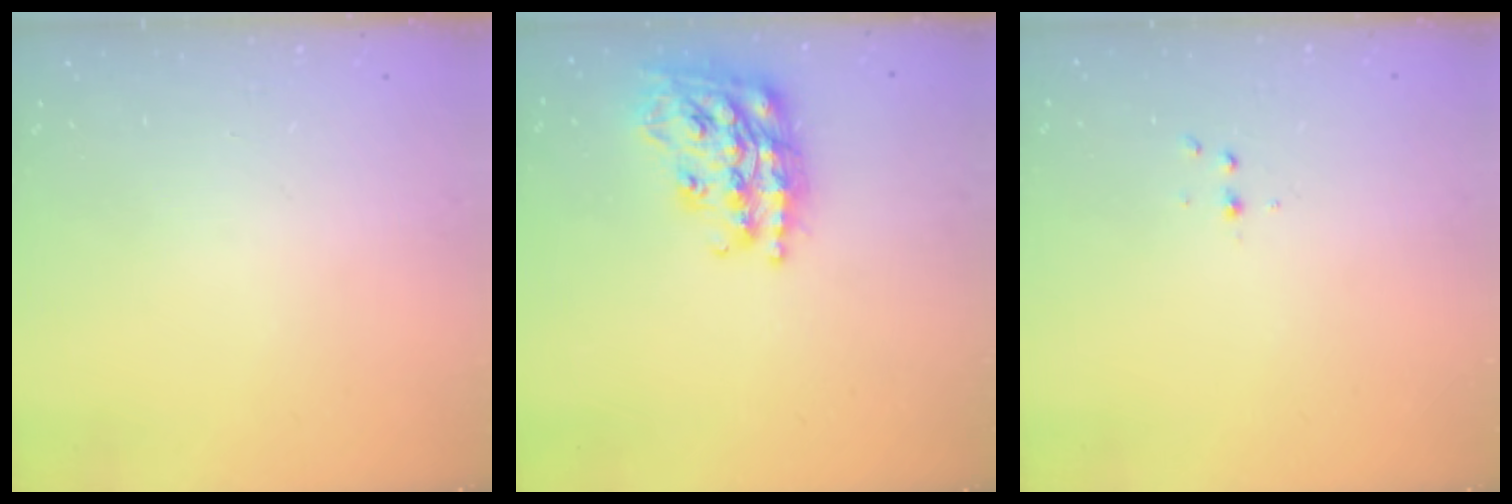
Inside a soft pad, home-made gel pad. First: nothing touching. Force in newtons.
{"total": 22.0, "press": 21.9, "slide": 1.4}
{"total": 3.2, "press": 3.1, "slide": 0.4}